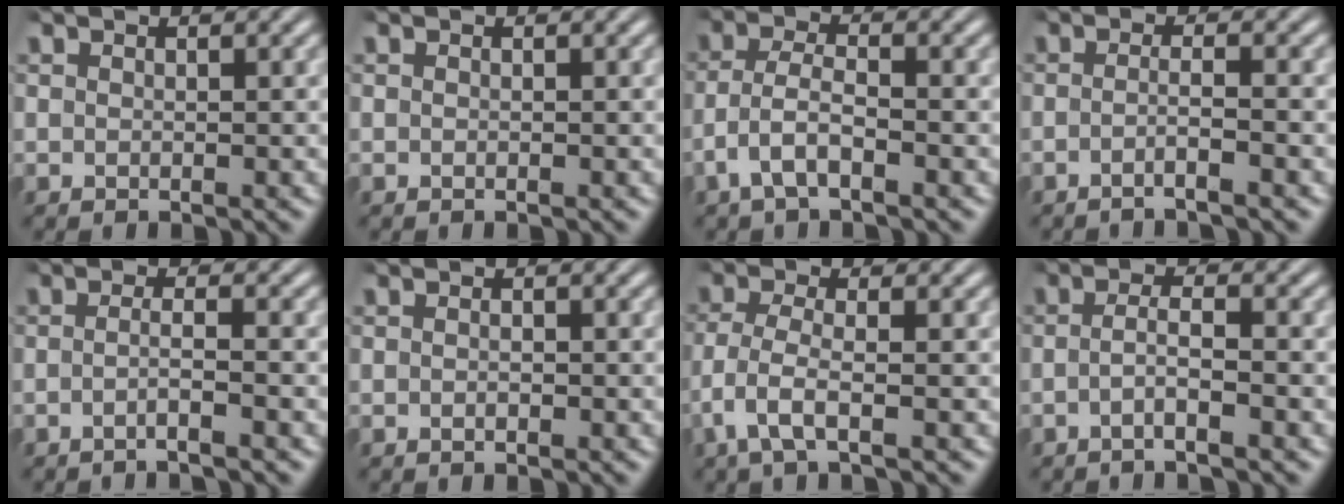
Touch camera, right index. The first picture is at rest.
{"total": 0.0}
{"total": 3.3, "force": [-1.6, 1.5, 2.5], "torque": [-0.054, -0.013, -0.022]}
{"total": 2.3, "force": [-1.6, -0.5, 1.5], "torque": [-0.029, -0.006, -0.029]}
{"total": 2.3, "force": [-1.5, -0.5, 1.6], "torque": [-0.030, -0.006, -0.027]}
{"total": 0.6, "force": [-0.4, 0.3, 0.4], "torque": [-0.014, -0.001, -0.007]}
{"total": 3.3, "force": [-1.3, 1.2, 2.8], "torque": [-0.074, -0.021, -0.013]}
{"total": 2.6, "force": [-1.6, 0.0, 2.0], "torque": [-0.037, -0.004, -0.030]}